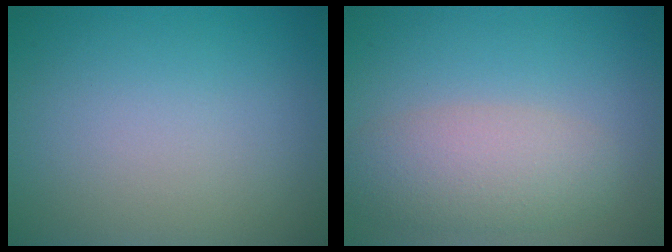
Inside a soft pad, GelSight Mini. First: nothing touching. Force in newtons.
{"total": 4.3, "press": 4.3, "slide": 0.3}